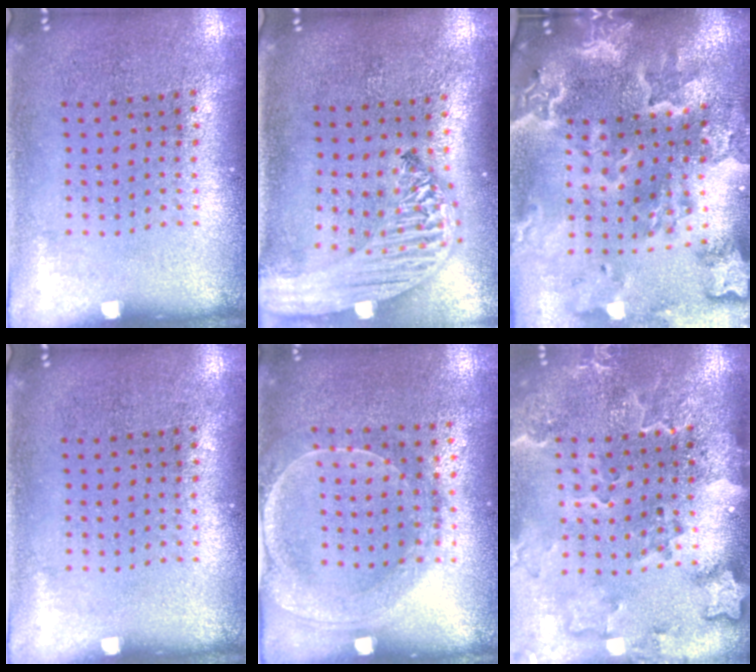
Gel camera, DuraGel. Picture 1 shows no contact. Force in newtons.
{"total": 3.2, "press": 2.6, "slide": 2.0}
{"total": 4.7, "press": 3.8, "slide": 2.8}
{"total": 0.0}
{"total": 1.7, "press": 1.7, "slide": 0.3}
{"total": 2.9, "press": 2.3, "slide": 1.8}